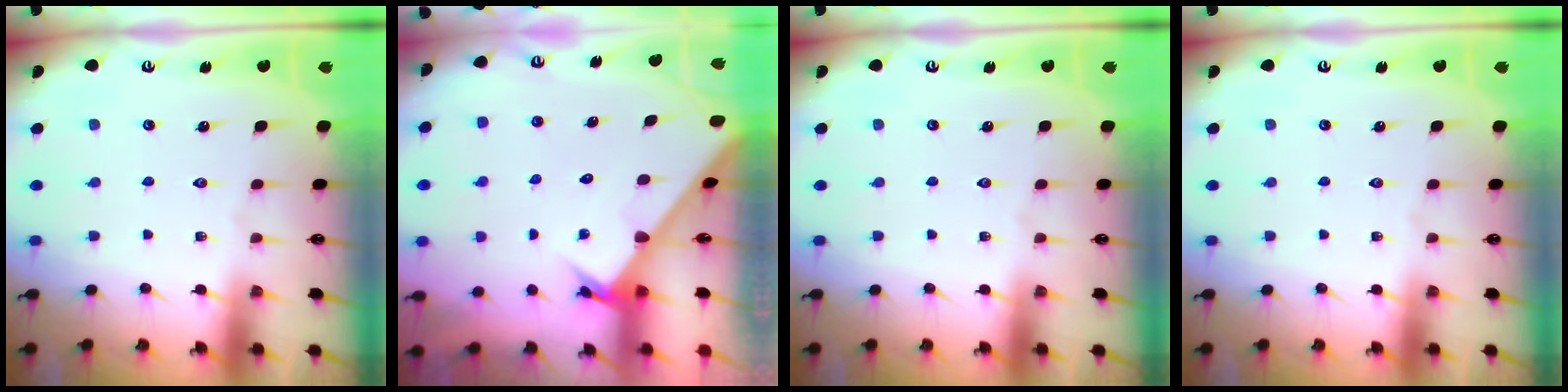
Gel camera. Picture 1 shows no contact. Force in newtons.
{"total": 2.6, "press": 2.6, "slide": 0.3}
{"total": 0.0}
{"total": 0.0}